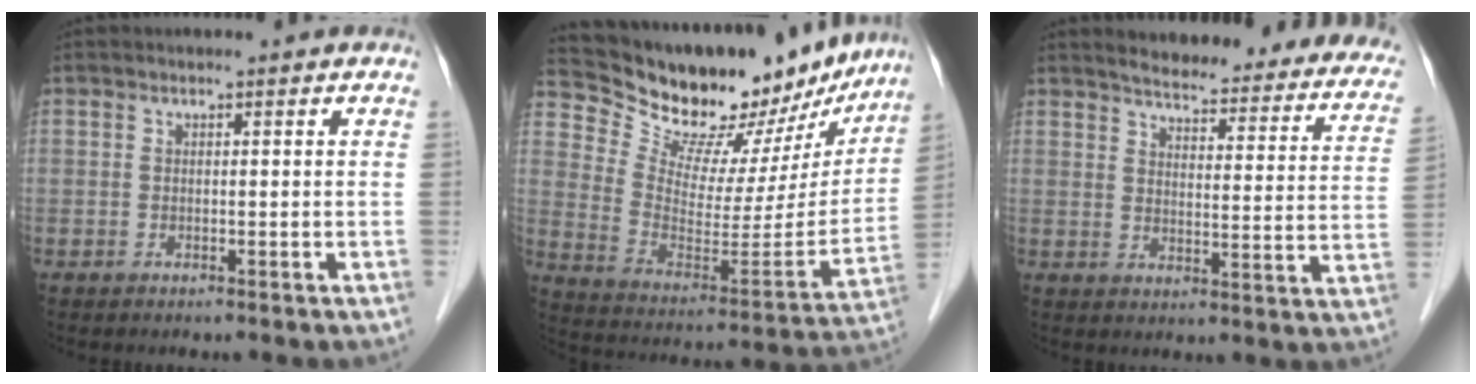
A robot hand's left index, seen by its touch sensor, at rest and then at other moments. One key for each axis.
{"total": 23.4, "fx": 20.9, "fy": 7.4, "fz": 7.5, "tx": -0.109, "ty": -0.040, "tz": 0.296}
{"total": 25.1, "fx": 22.4, "fy": 5.3, "fz": 10.0, "tx": -0.112, "ty": -0.048, "tz": 0.250}